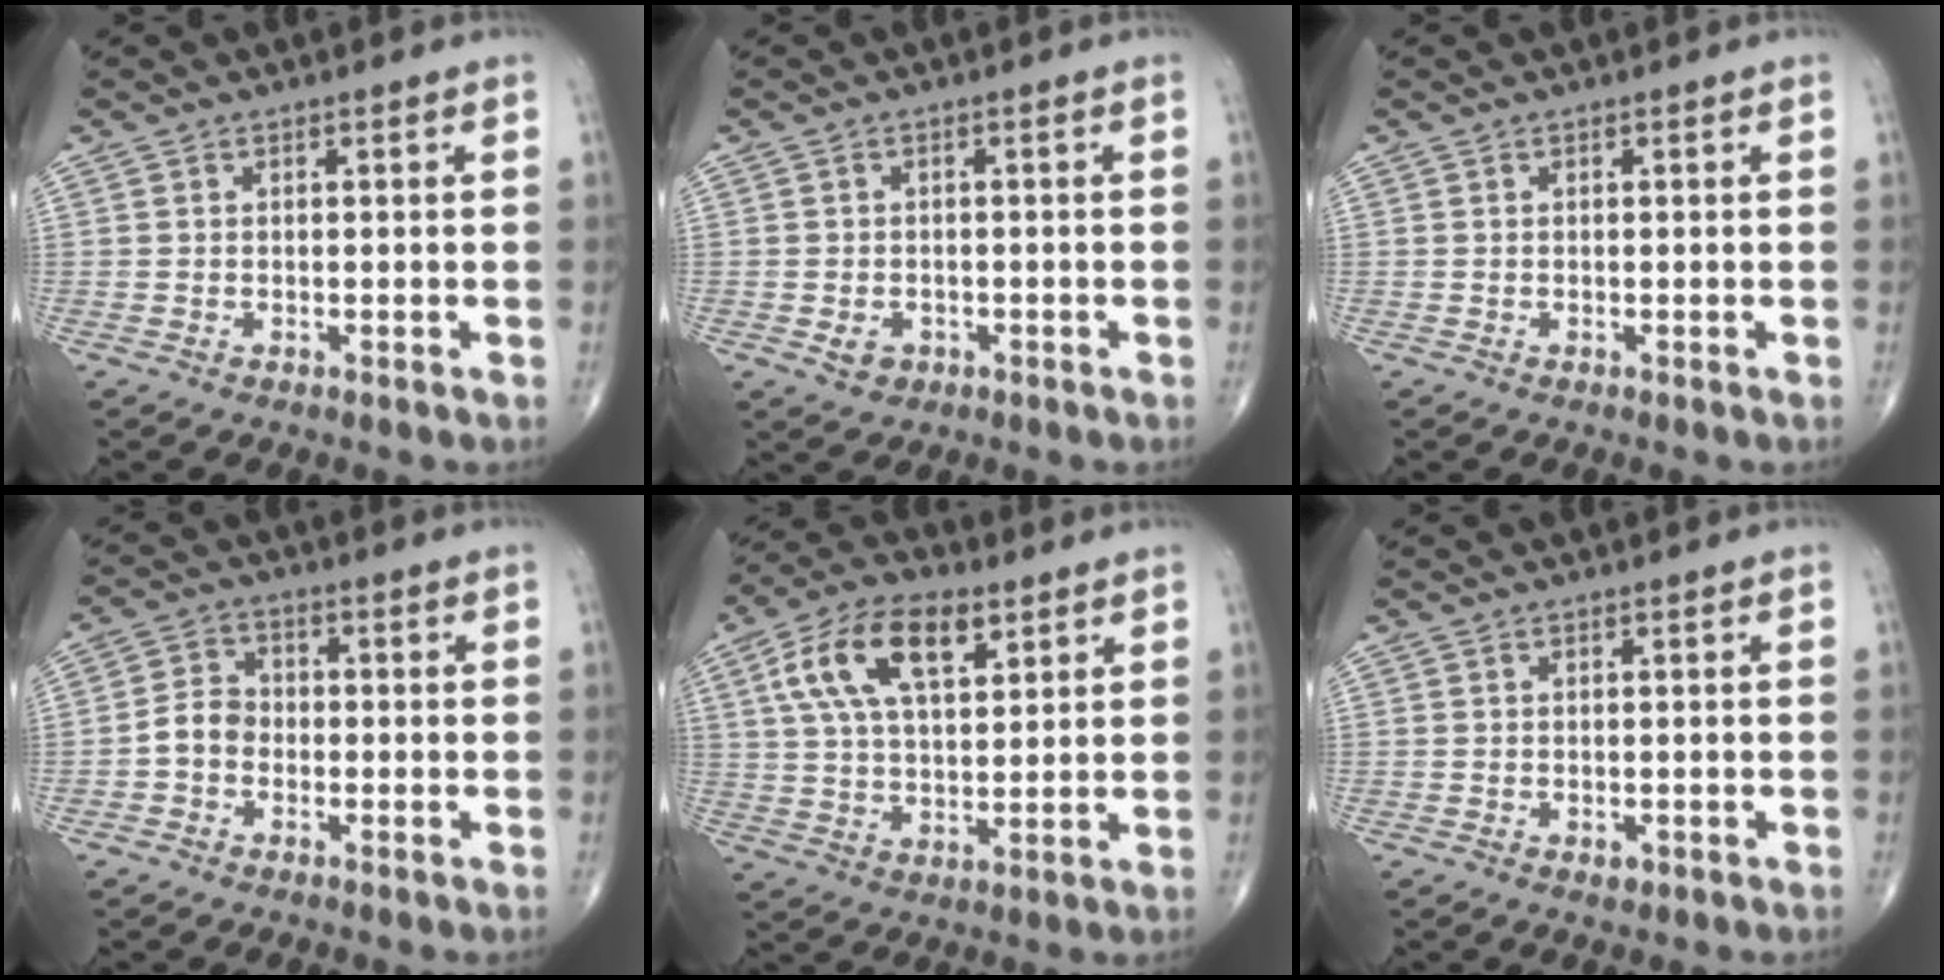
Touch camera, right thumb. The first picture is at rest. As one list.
[{"total": 2.7, "force": [-1.0, 2.2, 1.2], "torque": [-0.013, 0.002, -0.009]}, {"total": 0.0}, {"total": 4.7, "force": [-1.4, 3.8, 2.5], "torque": [-0.033, 0.020, -0.038]}, {"total": 14.8, "force": [6.1, 7.3, 11.2], "torque": [-0.196, 0.000, 0.110]}, {"total": 1.1, "force": [-0.4, 0.7, 0.6], "torque": [-0.007, -0.001, -0.004]}]